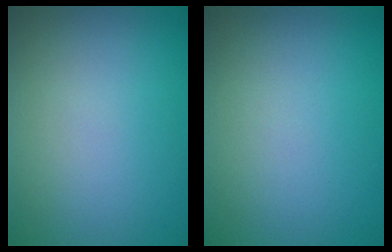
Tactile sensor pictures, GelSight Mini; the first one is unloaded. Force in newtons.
{"total": 0.0}